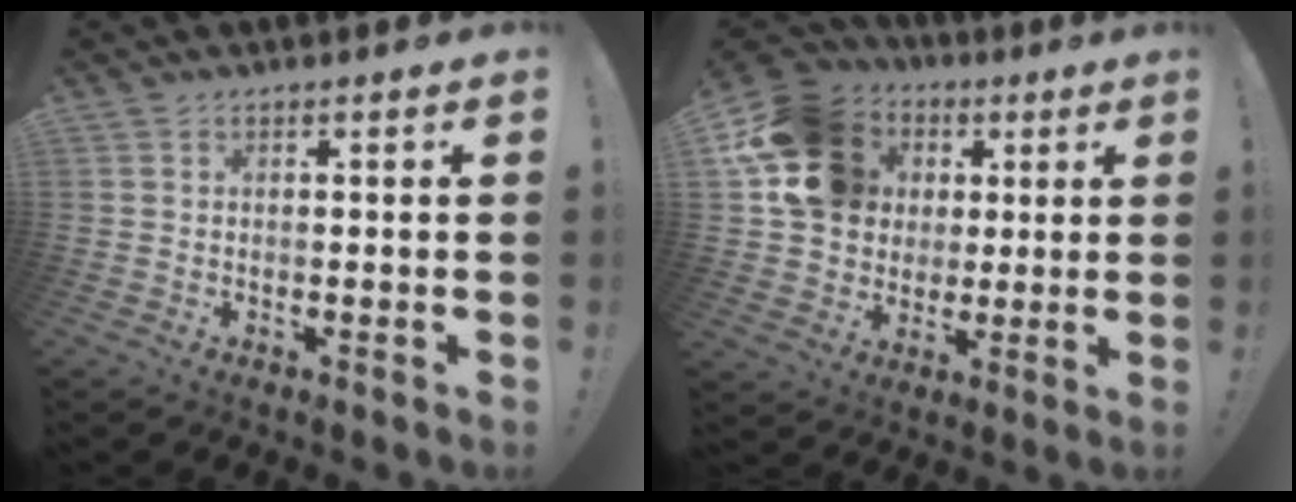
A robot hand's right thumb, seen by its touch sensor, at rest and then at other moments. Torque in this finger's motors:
{"motor_torque": [2.07, 2.08, 1.53, 0.12, 0.14]}